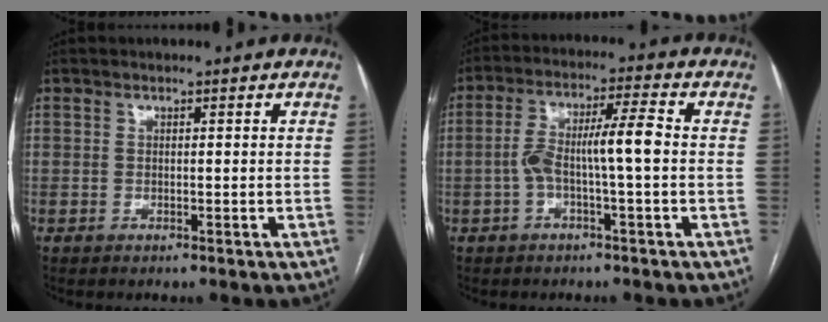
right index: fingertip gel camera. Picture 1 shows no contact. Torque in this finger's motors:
{"motor_torque": [0.44, 0.00, 0.23, 0.13]}